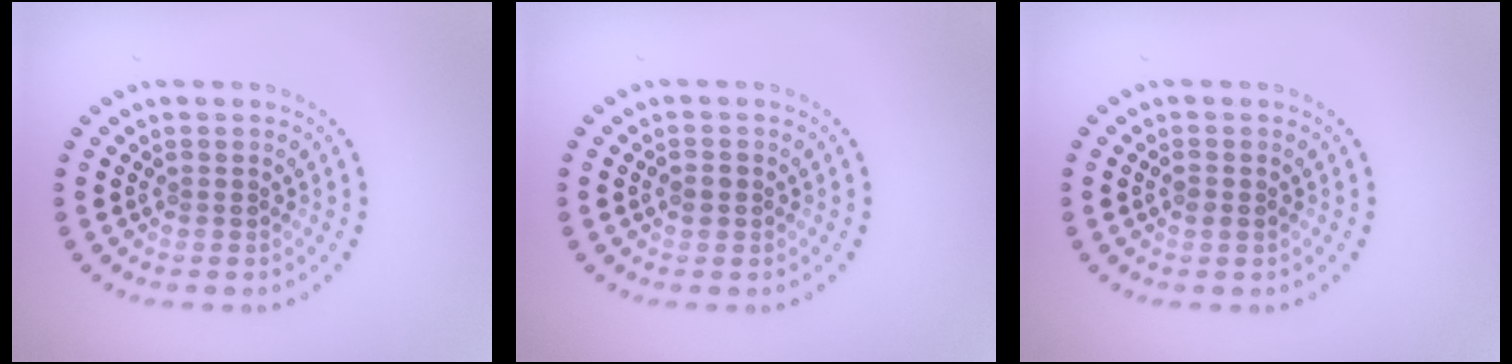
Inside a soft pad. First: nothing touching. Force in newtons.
{"total": 1.1, "press": 1.1, "slide": 0.2}
{"total": 0.9, "press": 0.9, "slide": 0.3}